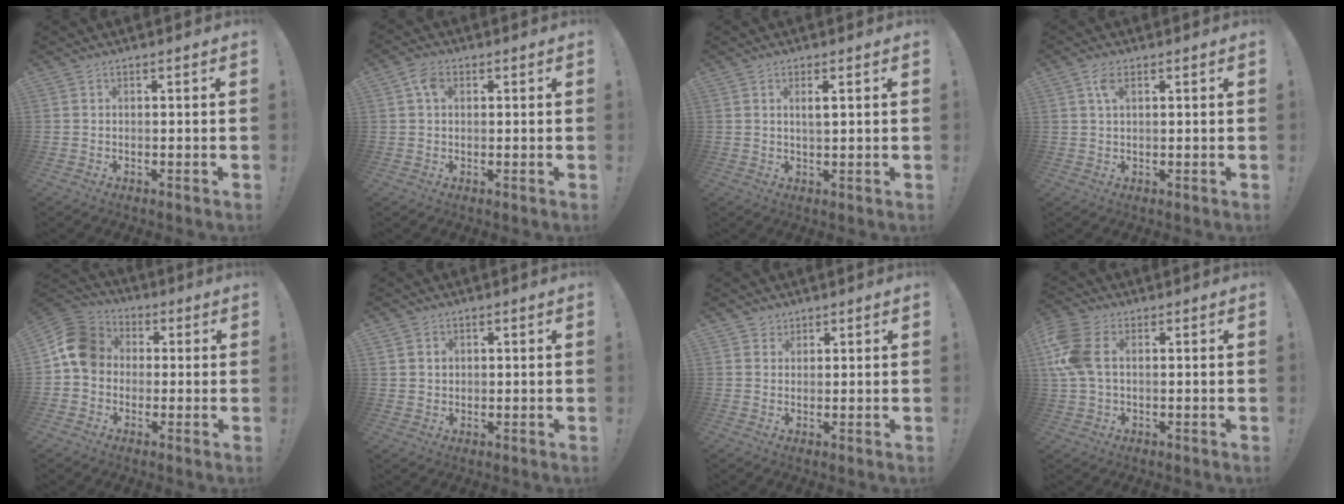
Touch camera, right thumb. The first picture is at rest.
{"total": 4.4, "force": [1.3, 2.9, 3.1], "torque": [-0.057, 0.008, 0.025]}
{"total": 2.5, "force": [0.8, 0.3, 2.3], "torque": [-0.038, -0.006, 0.011]}
{"total": 4.0, "force": [1.6, 2.0, 3.1], "torque": [-0.055, 0.001, 0.027]}
{"total": 12.2, "force": [0.6, 10.4, 6.4], "torque": [-0.095, 0.020, 0.017]}
{"total": 2.4, "force": [1.0, 2.2, 0.4], "torque": [0.001, -0.005, 0.016]}
{"total": 2.3, "force": [1.4, 1.8, 0.0], "torque": [0.002, -0.006, 0.023]}
{"total": 9.8, "force": [2.0, 5.9, 7.5], "torque": [-0.180, 0.003, 0.037]}